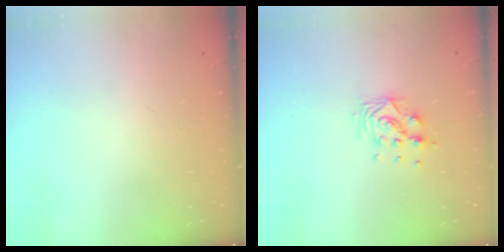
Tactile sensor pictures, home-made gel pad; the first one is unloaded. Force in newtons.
{"total": 8.8, "press": 8.7, "slide": 0.9}